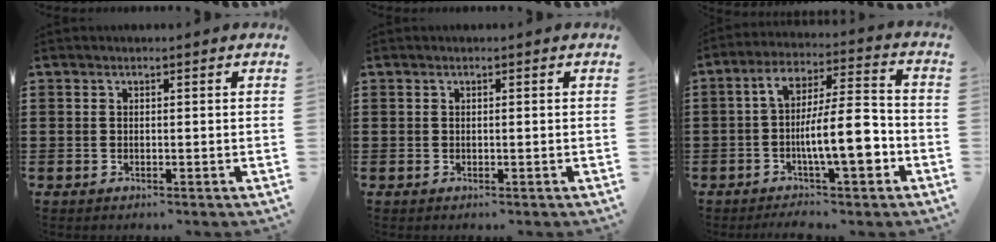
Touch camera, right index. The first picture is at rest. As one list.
[{"total": 0.0}, {"total": 13.4, "force": [-3.8, 4.5, 12.0], "torque": [-0.204, 0.009, -0.065]}]